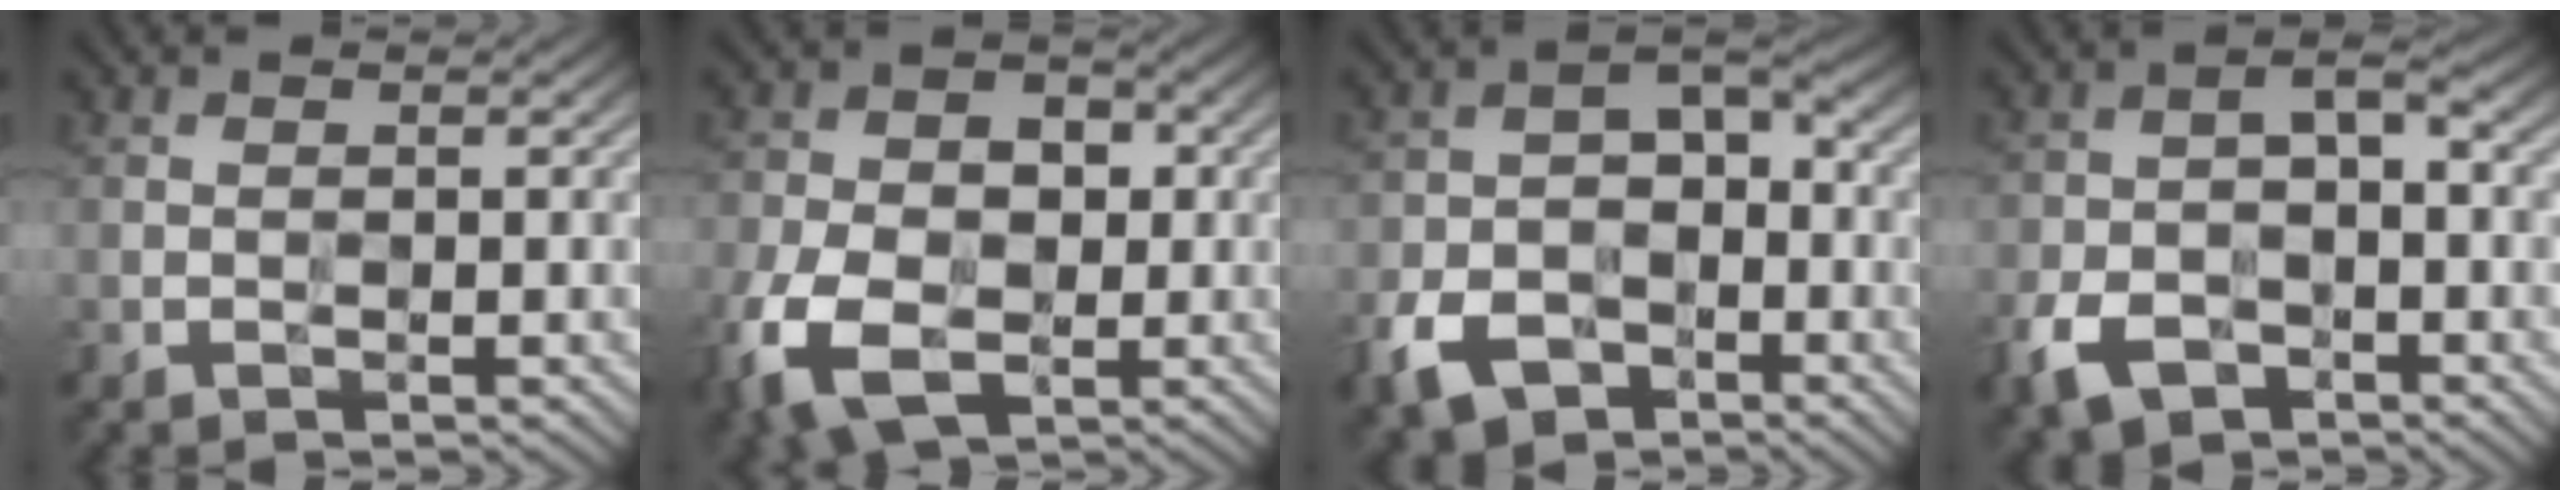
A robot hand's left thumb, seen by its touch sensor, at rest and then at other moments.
{"total": 12.7, "force": [-4.0, 8.7, 8.3], "torque": [-0.177, -0.036, -0.065]}
{"total": 9.6, "force": [-4.9, 6.3, 5.4], "torque": [-0.107, -0.017, -0.102]}
{"total": 7.7, "force": [-3.6, 4.5, 5.1], "torque": [-0.102, -0.007, -0.074]}